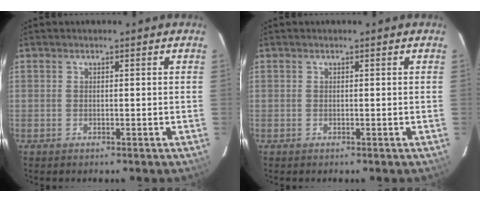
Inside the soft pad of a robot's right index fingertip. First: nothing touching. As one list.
[{"total": 0.0}]